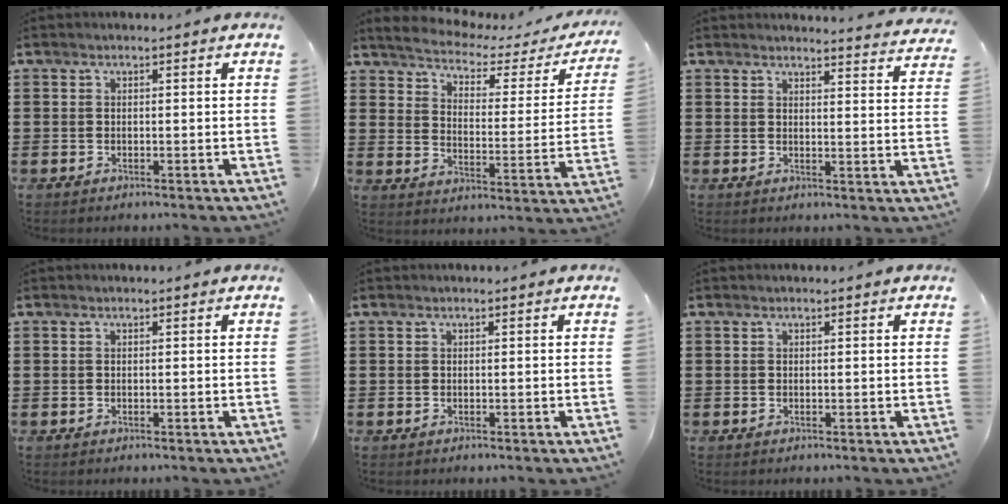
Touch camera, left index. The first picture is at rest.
{"total": 3.1, "force": [2.8, 0.6, 1.2], "torque": [-0.046, -0.026, 0.039]}
{"total": 3.2, "force": [3.2, -0.2, 0.4], "torque": [-0.011, -0.020, 0.057]}
{"total": 0.0}
{"total": 0.0}
{"total": 0.0}